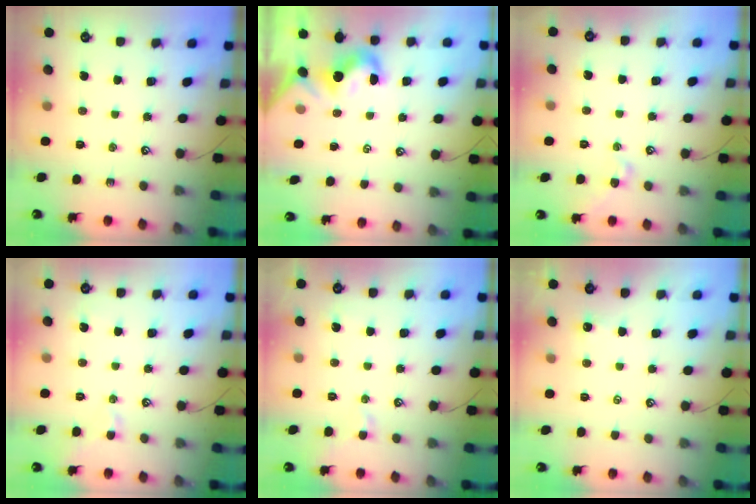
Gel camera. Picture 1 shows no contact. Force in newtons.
{"total": 2.1, "press": 2.0, "slide": 0.6}
{"total": 2.0, "press": 1.9, "slide": 0.6}
{"total": 0.7, "press": 0.7, "slide": 0.2}
{"total": 0.9, "press": 0.8, "slide": 0.3}
{"total": 2.0, "press": 2.0, "slide": 0.4}